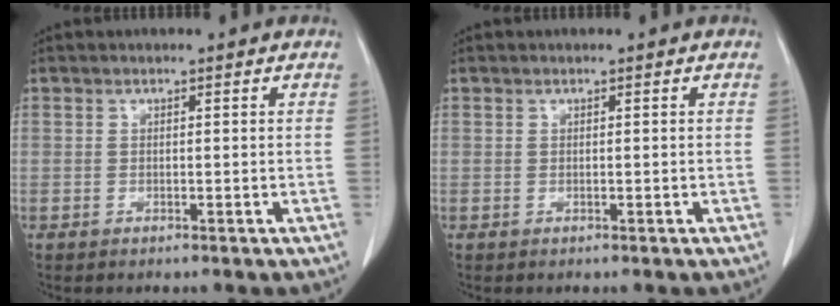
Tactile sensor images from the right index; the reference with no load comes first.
{"total": 0.0}